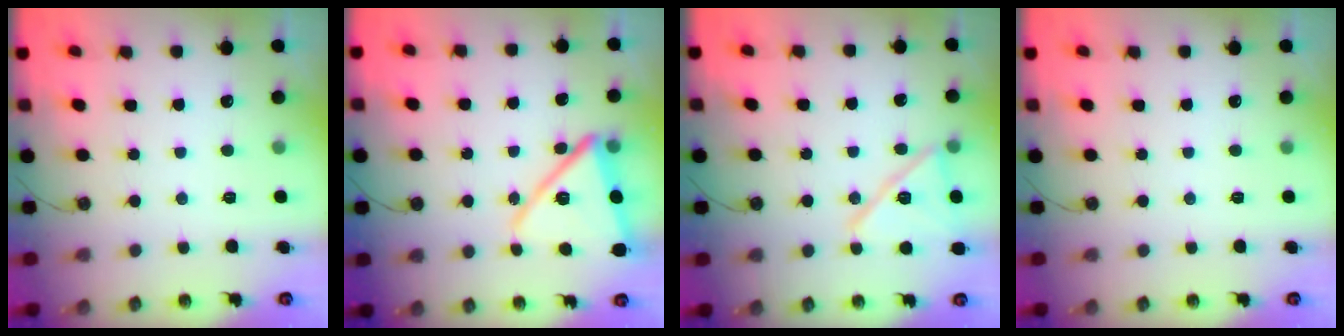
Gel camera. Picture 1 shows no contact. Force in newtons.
{"total": 16.0, "press": 15.9, "slide": 1.3}
{"total": 15.5, "press": 13.2, "slide": 8.3}
{"total": 0.0}